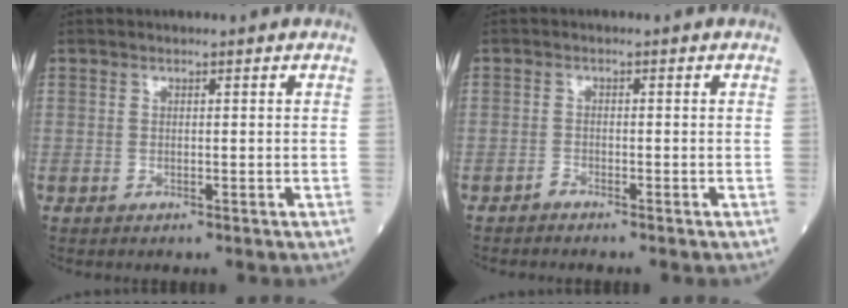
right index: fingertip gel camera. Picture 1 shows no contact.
{"total": 0.8, "force": [-0.8, 0.0, -0.1], "torque": [0.001, -0.002, -0.015]}